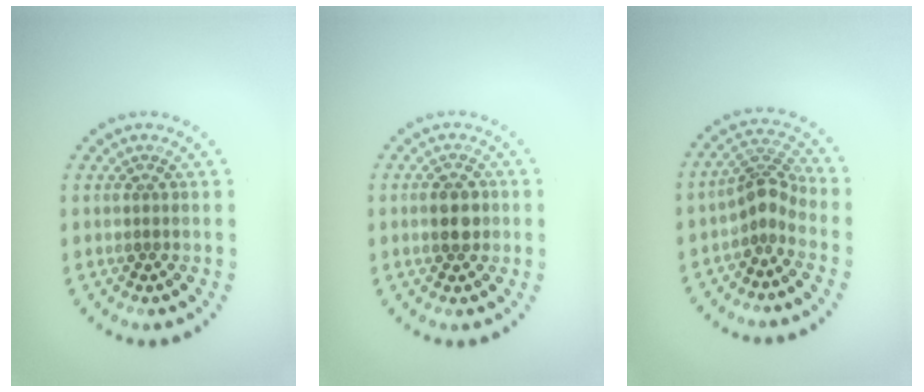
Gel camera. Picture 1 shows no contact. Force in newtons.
{"total": 2.4, "press": 2.4, "slide": 0.1}
{"total": 2.7, "press": 2.0, "slide": 1.8}